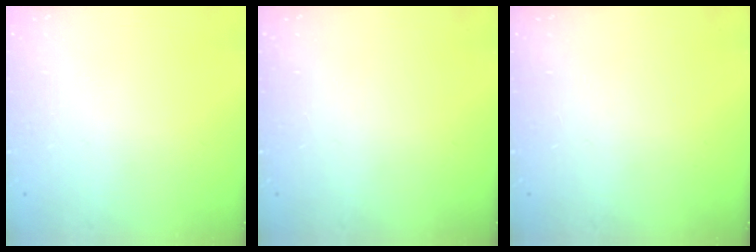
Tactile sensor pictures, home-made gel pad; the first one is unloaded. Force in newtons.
{"total": 0.0}
{"total": 0.0}